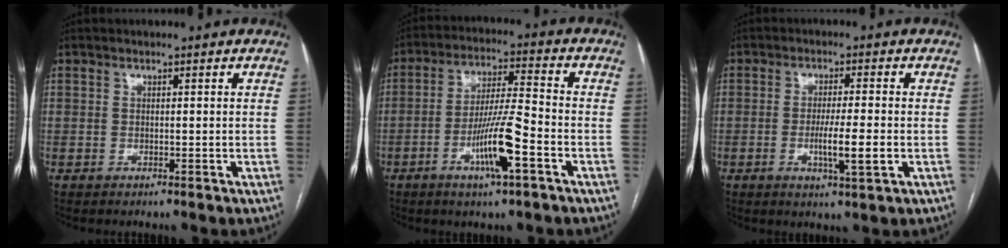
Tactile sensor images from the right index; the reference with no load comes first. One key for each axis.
{"total": 10.5, "fx": -4.4, "fy": 0.6, "fz": 9.5, "tx": -0.179, "ty": -0.005, "tz": -0.079}
{"total": 6.0, "fx": -1.4, "fy": 0.1, "fz": 5.8, "tx": -0.103, "ty": -0.011, "tz": -0.023}